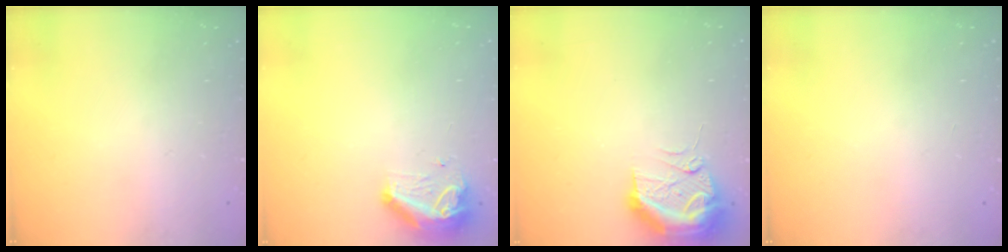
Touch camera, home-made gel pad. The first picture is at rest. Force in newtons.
{"total": 9.3, "press": 9.2, "slide": 1.6}
{"total": 12.2, "press": 11.9, "slide": 2.6}
{"total": 0.0}